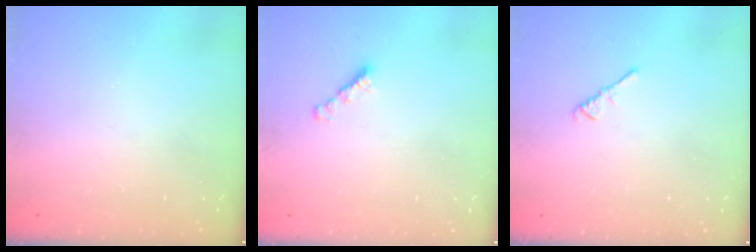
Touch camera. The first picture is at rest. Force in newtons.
{"total": 2.7, "press": 2.6, "slide": 0.7}
{"total": 2.6, "press": 2.6, "slide": 0.6}